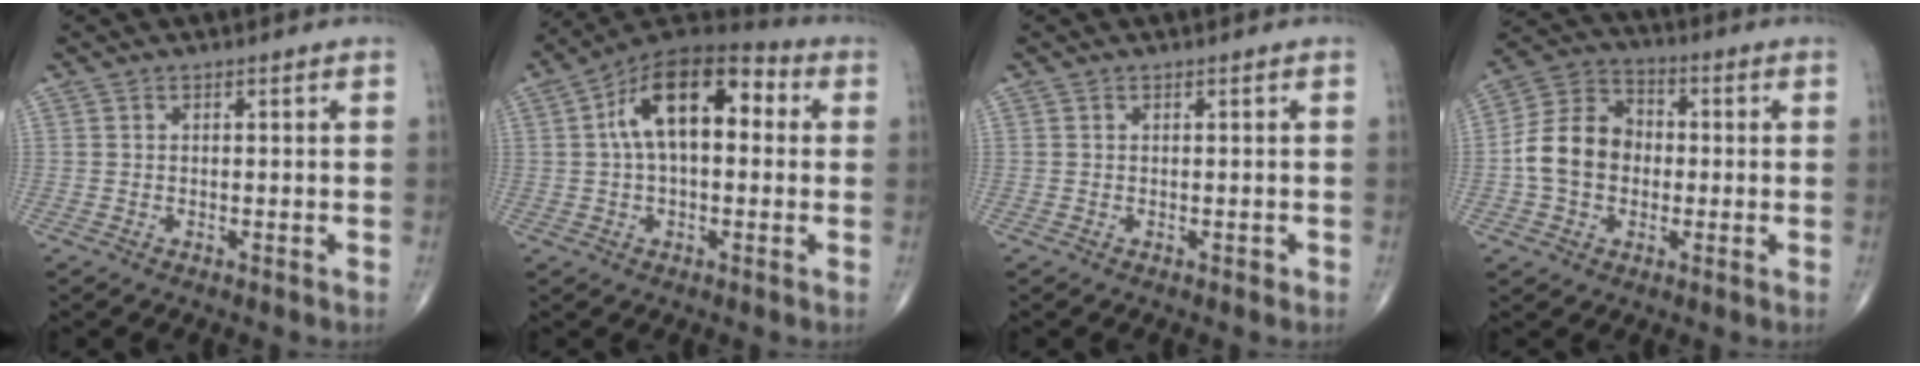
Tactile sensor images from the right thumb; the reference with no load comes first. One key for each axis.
{"total": 16.1, "fx": 2.8, "fy": 8.6, "fz": 13.3, "tx": -0.208, "ty": 0.041, "tz": 0.035}
{"total": 0.5, "fx": -0.1, "fy": 0.4, "fz": 0.3, "tx": -0.001, "ty": 0.001, "tz": -0.003}
{"total": 11.9, "fx": -1.0, "fy": 9.4, "fz": 7.2, "tx": -0.118, "ty": 0.037, "tz": -0.029}